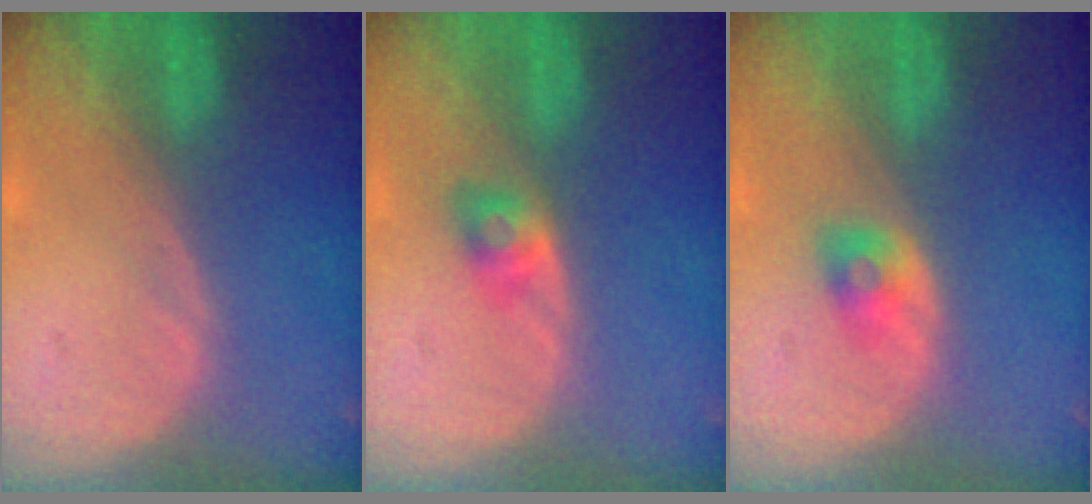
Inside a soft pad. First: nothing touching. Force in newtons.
{"total": 2.7, "press": 2.4, "slide": 1.1}
{"total": 2.3, "press": 2.2, "slide": 0.7}